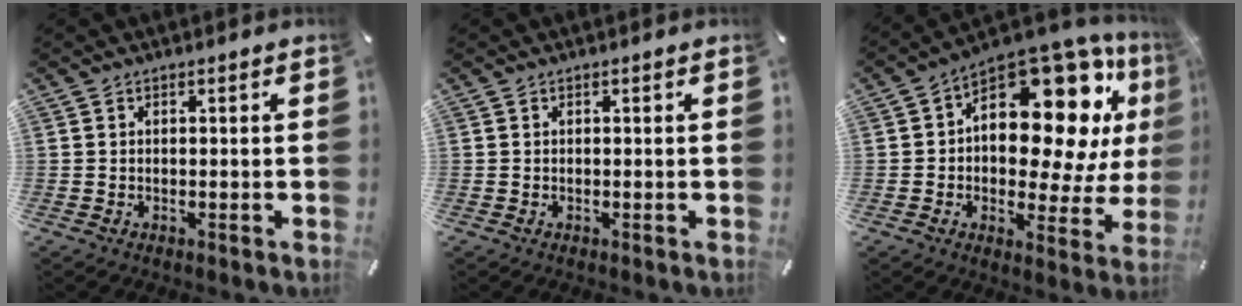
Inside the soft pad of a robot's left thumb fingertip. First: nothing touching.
{"total": 0.0}
{"total": 19.7, "force": [8.3, 10.7, 14.3], "torque": [-0.193, -0.080, 0.135]}